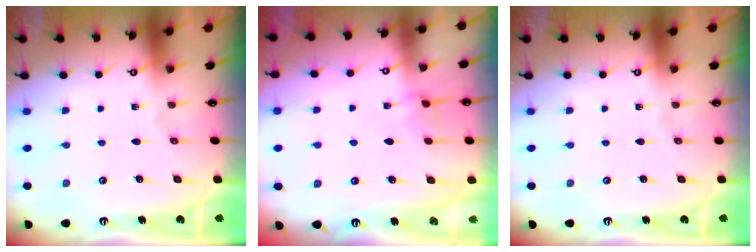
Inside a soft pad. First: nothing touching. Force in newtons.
{"total": 1.6, "press": 1.6, "slide": 0.4}
{"total": 0.0}